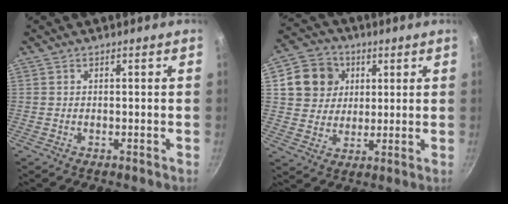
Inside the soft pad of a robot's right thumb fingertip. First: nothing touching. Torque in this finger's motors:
{"motor_torque": [-0.72, 1.20, 0.23, -0.44, 0.04]}